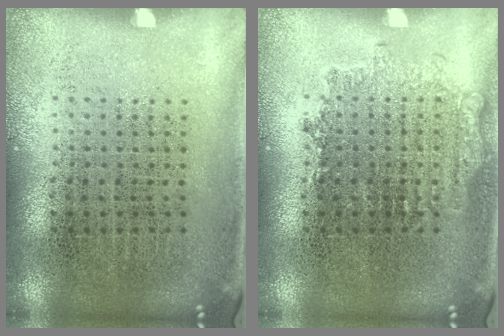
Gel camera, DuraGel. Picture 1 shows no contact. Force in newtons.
{"total": 1.2, "press": 1.2, "slide": 0.3}